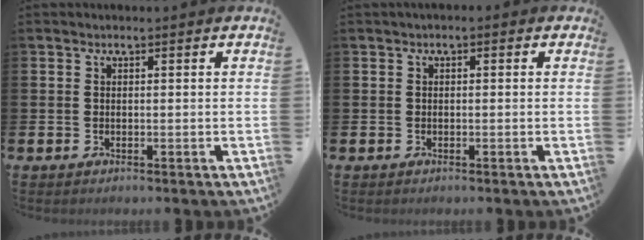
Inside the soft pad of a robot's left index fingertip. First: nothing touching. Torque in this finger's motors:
{"motor_torque": [1.06, -1.08, 0.31, 0.04]}